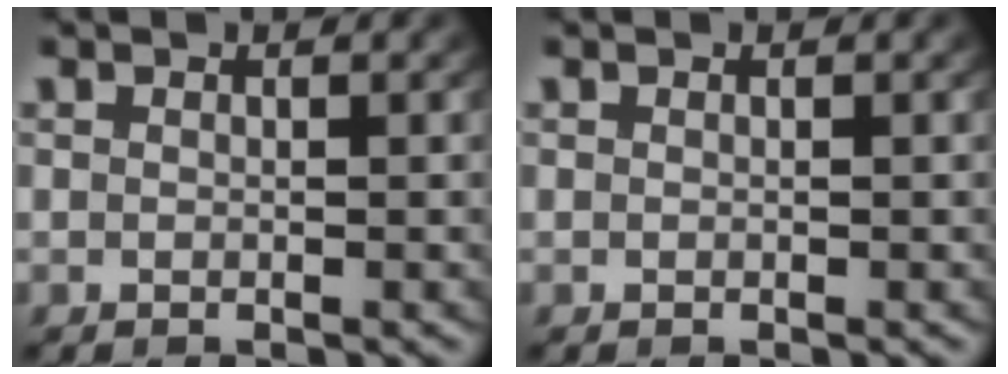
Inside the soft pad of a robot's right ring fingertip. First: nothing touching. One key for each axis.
{"total": 0.0}